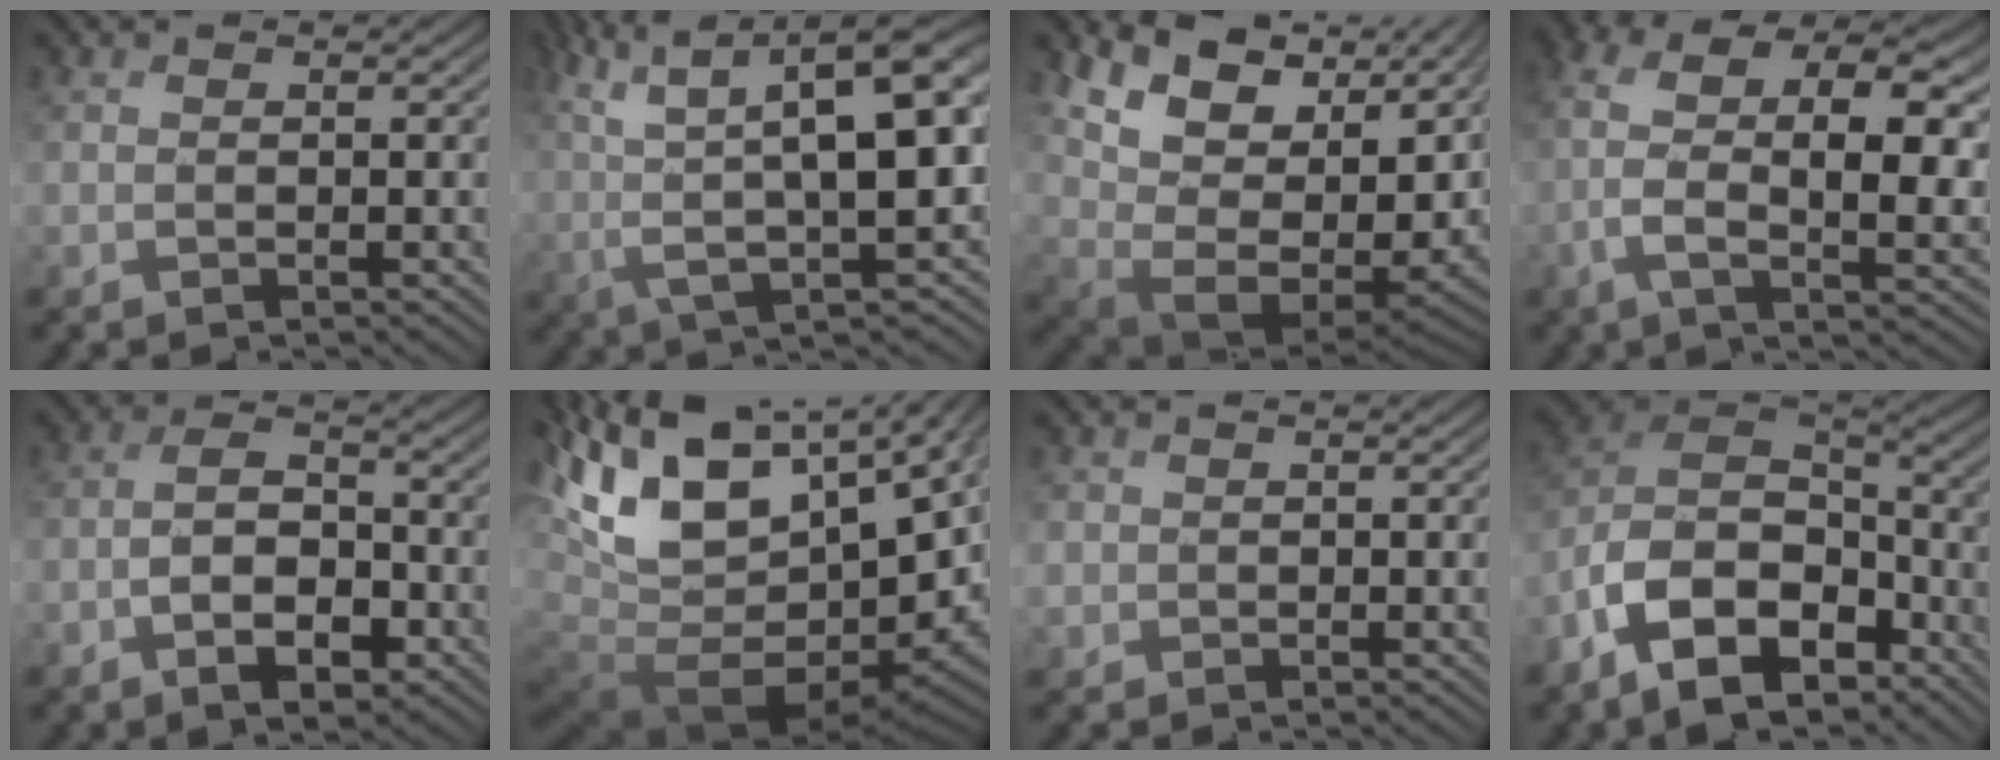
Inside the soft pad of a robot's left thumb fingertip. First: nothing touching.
{"total": 15.2, "force": [2.4, 6.0, 13.8], "torque": [-0.249, 0.000, 0.046]}
{"total": 16.4, "force": [2.7, 9.0, 13.4], "torque": [-0.256, -0.034, 0.087]}
{"total": 12.0, "force": [-0.3, 6.0, 10.4], "torque": [-0.205, -0.010, -0.004]}
{"total": 6.6, "force": [-3.6, 3.4, 4.4], "torque": [-0.069, 0.001, -0.073]}
{"total": 18.2, "force": [-0.2, 10.9, 14.6], "torque": [-0.281, -0.037, 0.046]}
{"total": 1.4, "force": [-0.3, 1.3, -0.2], "torque": [0.006, -0.005, -0.008]}
{"total": 13.7, "force": [-8.3, 7.8, 7.7], "torque": [-0.159, -0.028, -0.166]}